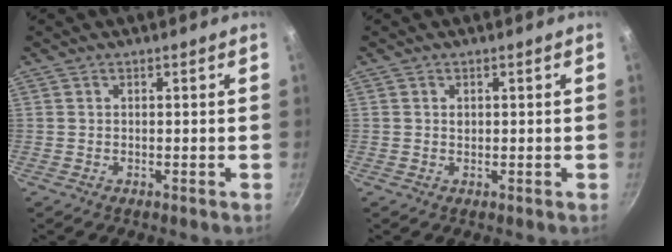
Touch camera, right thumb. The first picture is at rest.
{"total": 0.8, "force": [0.2, 0.6, 0.4], "torque": [-0.002, -0.001, 0.003]}